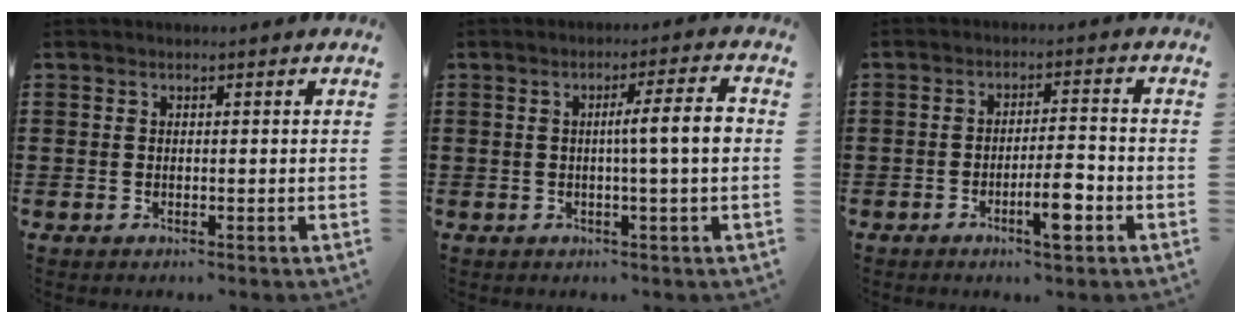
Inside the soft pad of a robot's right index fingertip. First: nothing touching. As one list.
[{"total": 6.0, "force": [0.1, 0.3, 6.0], "torque": [-0.092, -0.007, -0.009]}, {"total": 6.1, "force": [-2.9, 1.2, 5.2], "torque": [-0.088, 0.001, -0.049]}]